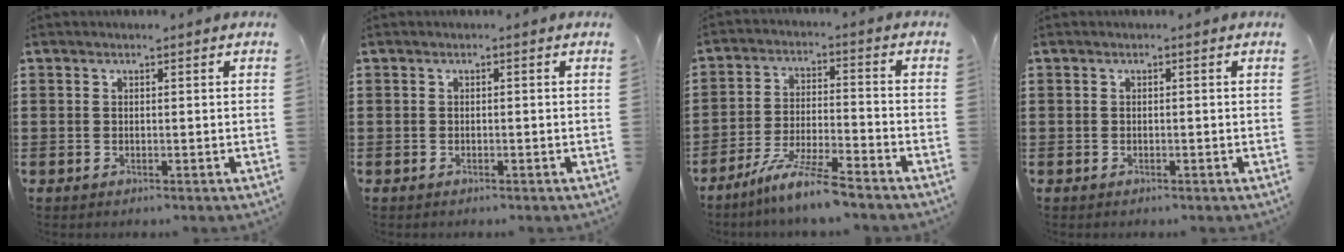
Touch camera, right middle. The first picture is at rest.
{"total": 0.0}
{"total": 7.4, "force": [-6.2, -0.4, 4.0], "torque": [-0.080, -0.015, -0.118]}
{"total": 0.0}